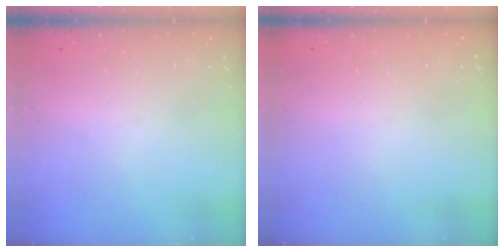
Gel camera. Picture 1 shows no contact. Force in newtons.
{"total": 1.6, "press": 1.5, "slide": 0.3}